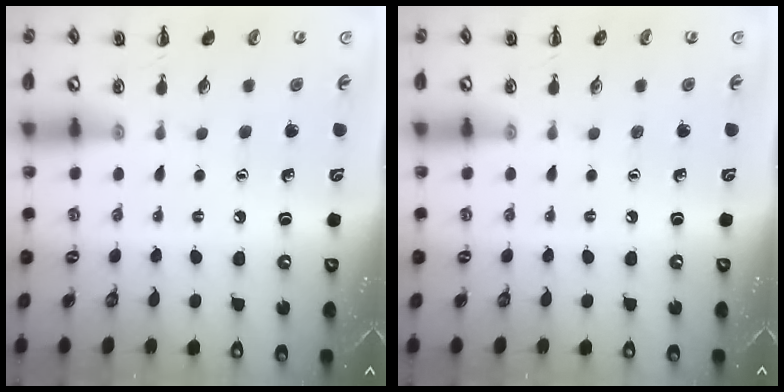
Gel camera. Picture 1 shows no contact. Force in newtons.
{"total": 0.0}